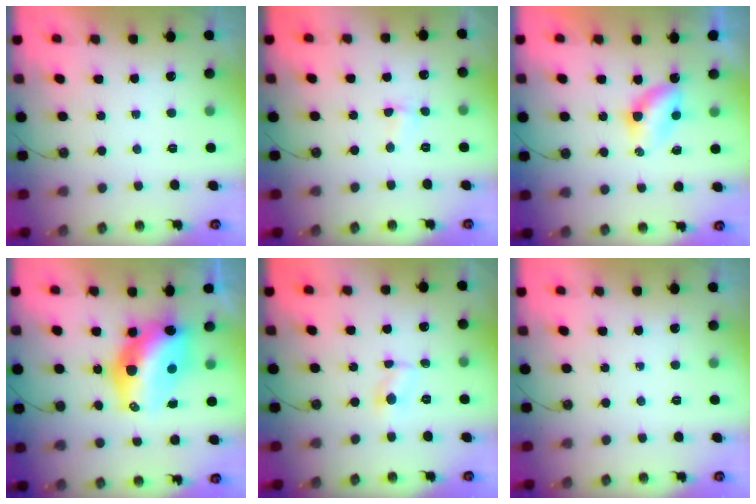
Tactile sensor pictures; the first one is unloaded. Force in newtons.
{"total": 2.8, "press": 1.1, "slide": 2.5}
{"total": 4.6, "press": 4.6, "slide": 0.5}
{"total": 15.0, "press": 14.4, "slide": 4.4}
{"total": 2.3, "press": 2.3, "slide": 0.2}
{"total": 0.0}